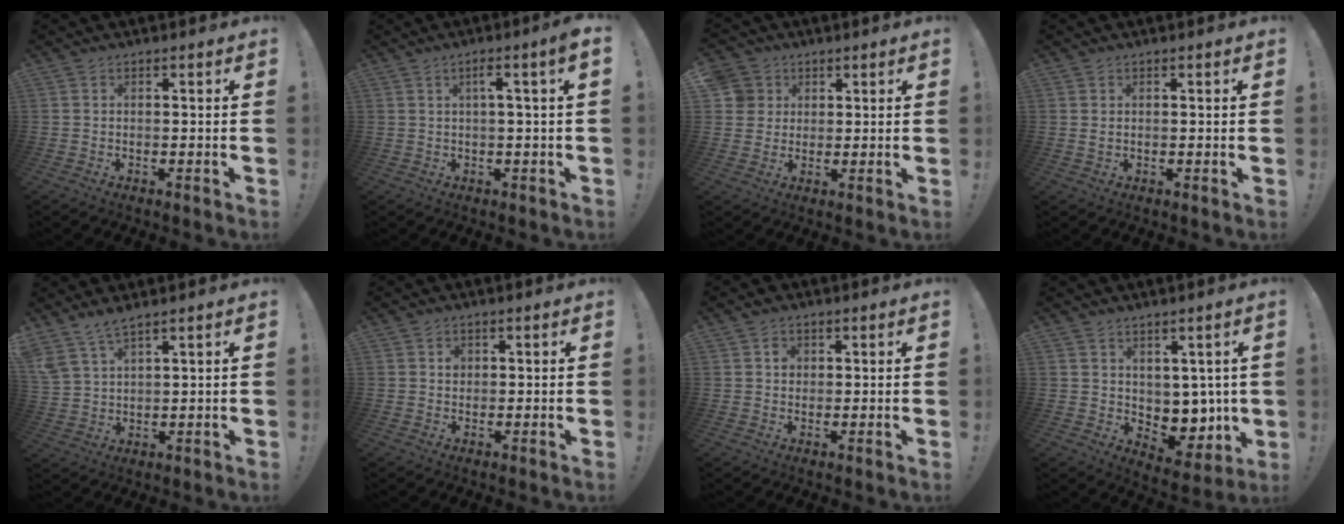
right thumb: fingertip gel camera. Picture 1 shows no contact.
{"total": 4.4, "force": [1.0, -0.1, 4.3], "torque": [-0.065, -0.002, 0.008]}
{"total": 6.1, "force": [2.2, 5.7, 0.9], "torque": [-0.026, -0.010, 0.044]}
{"total": 1.1, "force": [0.6, 0.7, 0.5], "torque": [-0.010, 0.002, 0.011]}
{"total": 6.1, "force": [5.2, 1.3, 2.8], "torque": [-0.071, -0.023, 0.104]}
{"total": 1.6, "force": [0.4, 1.4, 0.7], "torque": [0.011, -0.006, 0.001]}
{"total": 2.6, "force": [0.8, 2.3, 0.9], "torque": [0.003, -0.005, 0.010]}
{"total": 7.3, "force": [2.8, 6.1, 2.7], "torque": [-0.020, -0.032, 0.065]}